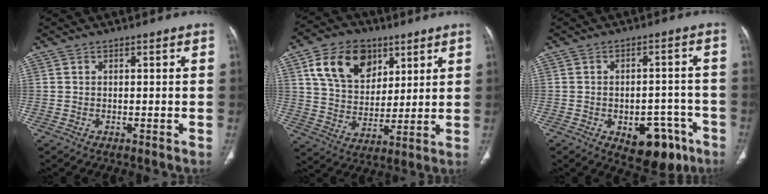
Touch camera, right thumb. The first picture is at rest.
{"total": 15.6, "force": [7.1, 11.1, 8.5], "torque": [-0.122, -0.020, 0.132]}
{"total": 11.3, "force": [-5.4, 6.5, 7.5], "torque": [-0.064, 0.036, -0.062]}